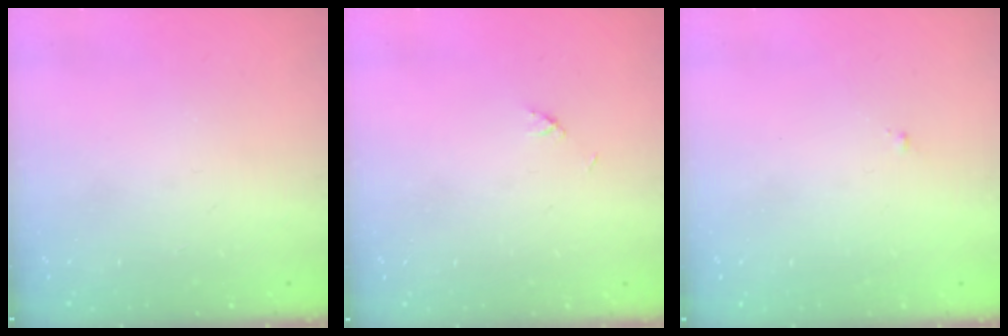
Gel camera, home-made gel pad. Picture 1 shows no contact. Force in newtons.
{"total": 2.1, "press": 2.1, "slide": 0.3}
{"total": 0.6, "press": 0.6, "slide": 0.2}